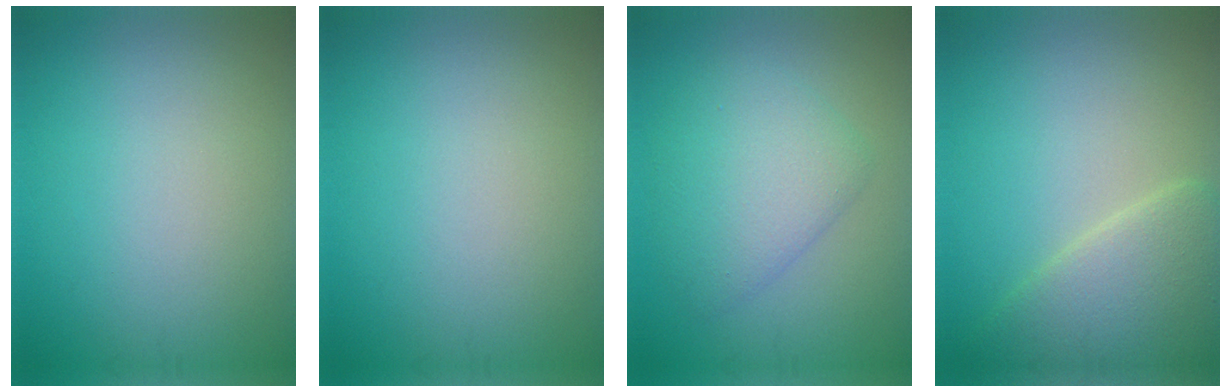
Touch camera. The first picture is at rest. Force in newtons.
{"total": 0.0}
{"total": 4.9, "press": 4.9, "slide": 0.3}
{"total": 5.2, "press": 5.2, "slide": 0.3}